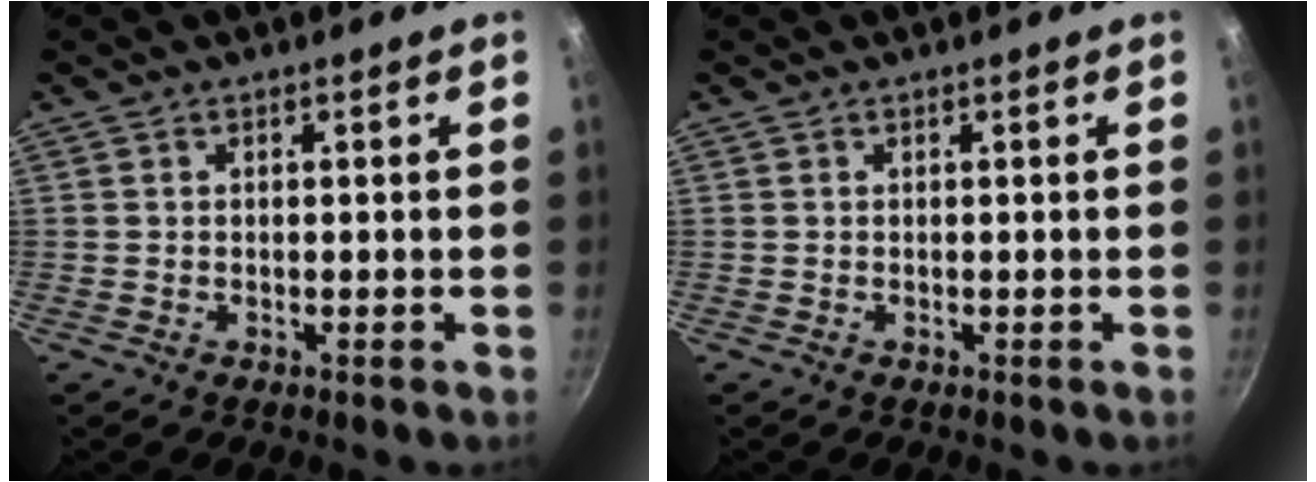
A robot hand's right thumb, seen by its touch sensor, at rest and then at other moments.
{"total": 0.0}